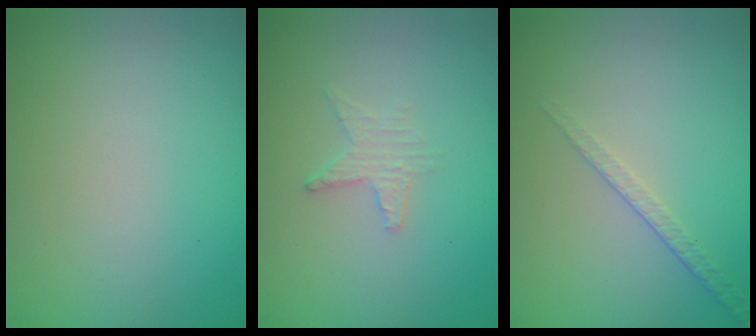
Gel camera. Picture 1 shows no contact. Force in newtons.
{"total": 1.5, "press": 1.4, "slide": 0.3}
{"total": 1.4, "press": 0.8, "slide": 1.1}